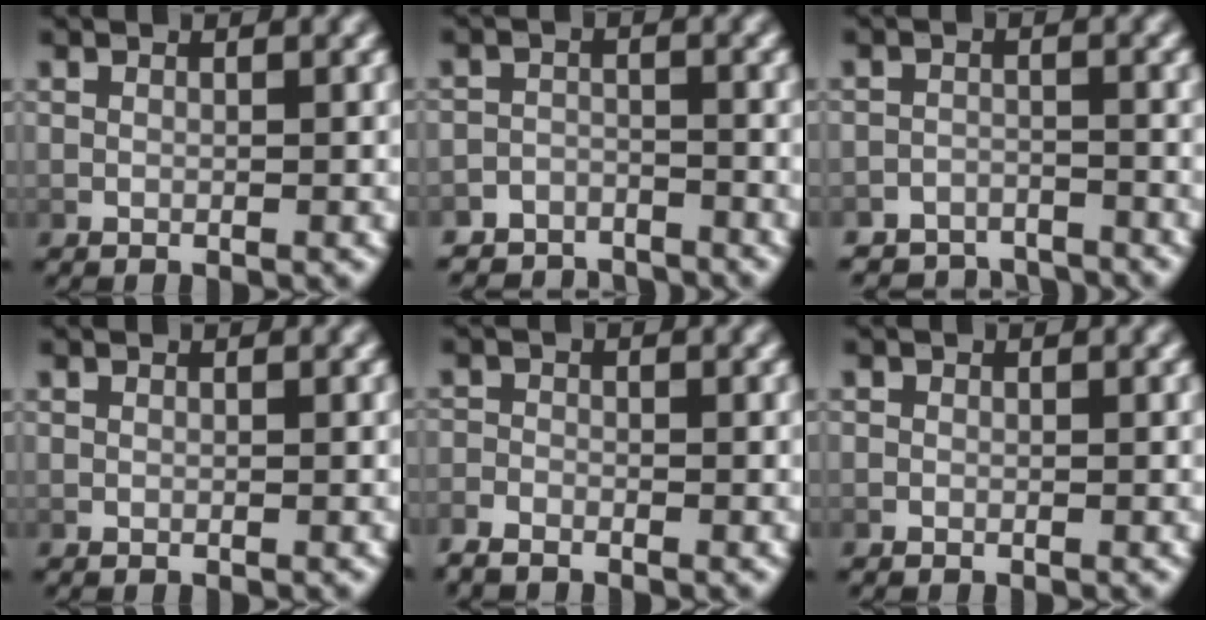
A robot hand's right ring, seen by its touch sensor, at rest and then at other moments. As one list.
[{"total": 5.3, "force": [-5.0, 1.7, 0.0], "torque": [0.011, -0.017, -0.084]}, {"total": 5.7, "force": [-5.5, 1.6, 0.1], "torque": [0.013, -0.017, -0.091]}, {"total": 0.0}, {"total": 1.7, "force": [-1.6, 0.4, 0.2], "torque": [-0.005, -0.007, -0.032]}, {"total": 0.0}]